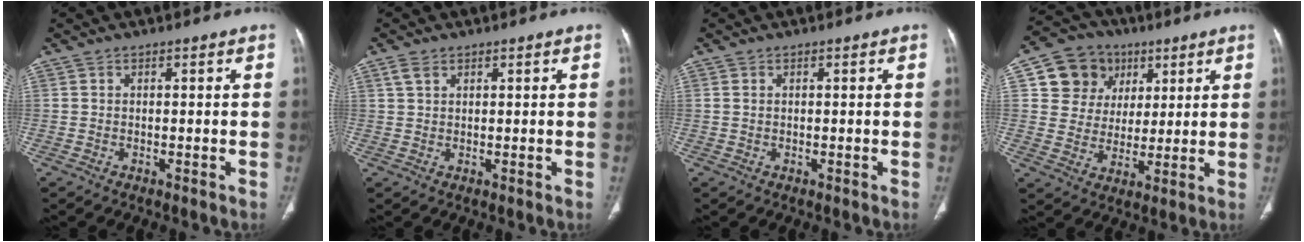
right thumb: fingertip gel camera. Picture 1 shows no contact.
{"total": 2.2, "force": [1.3, 1.3, 1.2], "torque": [-0.026, 0.004, 0.031]}
{"total": 0.8, "force": [0.1, 0.5, 0.5], "torque": [-0.014, 0.002, 0.004]}
{"total": 12.2, "force": [4.8, 10.8, 3.3], "torque": [-0.022, -0.003, 0.086]}